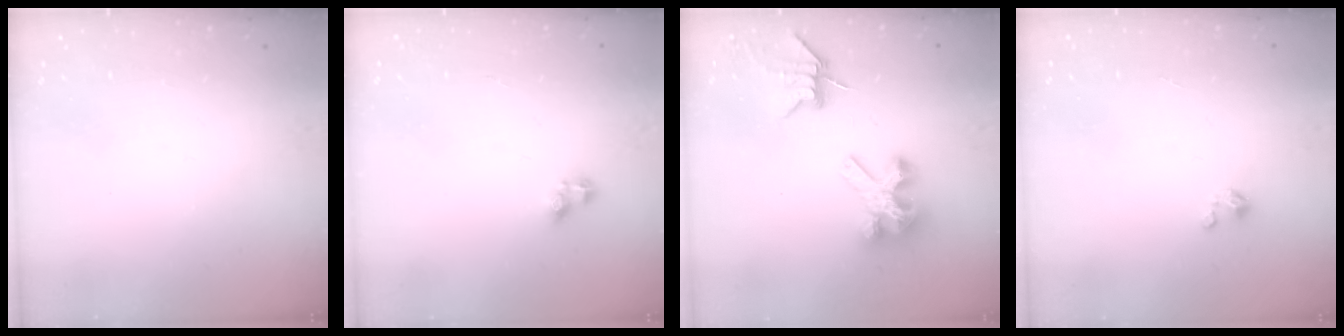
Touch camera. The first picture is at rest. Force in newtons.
{"total": 3.0, "press": 2.9, "slide": 0.9}
{"total": 8.1, "press": 8.1, "slide": 0.6}
{"total": 0.0}